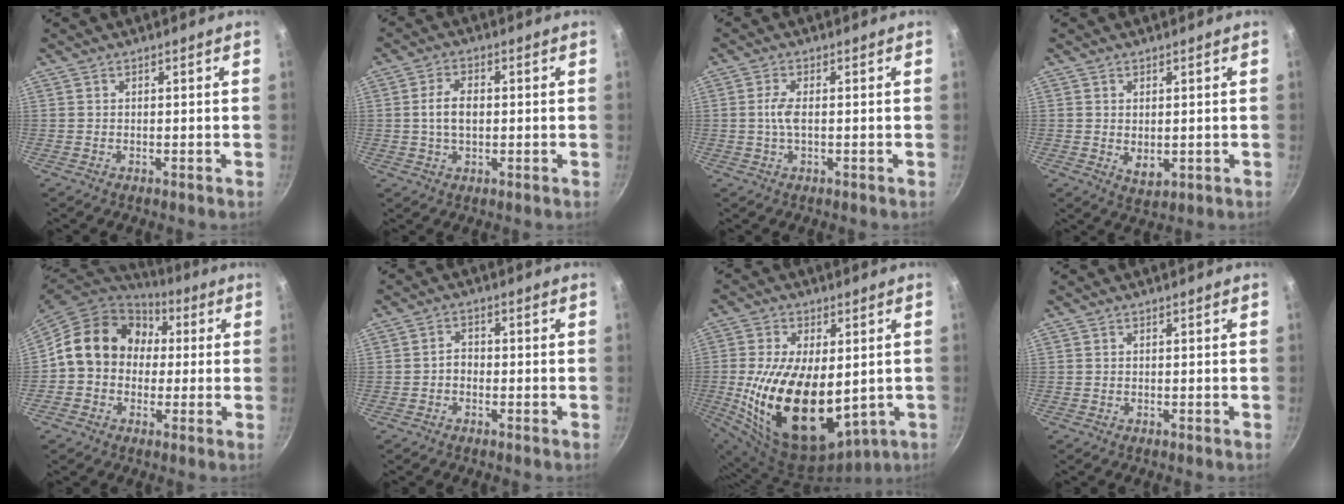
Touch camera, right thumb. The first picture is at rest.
{"total": 5.5, "force": [0.1, 3.3, 4.4], "torque": [-0.075, 0.011, -0.003]}
{"total": 3.2, "force": [-0.1, 1.0, 3.0], "torque": [-0.073, 0.003, -0.006]}
{"total": 3.5, "force": [0.2, 2.2, 2.7], "torque": [-0.042, -0.014, 0.008]}
{"total": 15.6, "force": [1.7, 13.2, 8.3], "torque": [-0.100, 0.039, 0.010]}
{"total": 2.2, "force": [-0.9, 1.6, 1.2], "torque": [-0.011, 0.016, -0.020]}
{"total": 22.8, "force": [-0.9, 13.2, 18.6], "torque": [-0.334, -0.017, 0.007]}
{"total": 0.0}